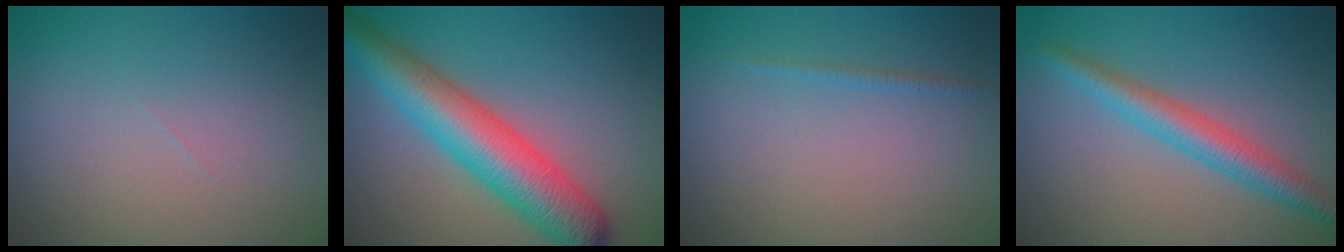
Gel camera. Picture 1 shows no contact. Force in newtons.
{"total": 8.2, "press": 8.2, "slide": 0.2}
{"total": 0.6, "press": 0.6, "slide": 0.1}
{"total": 3.6, "press": 3.6, "slide": 0.2}